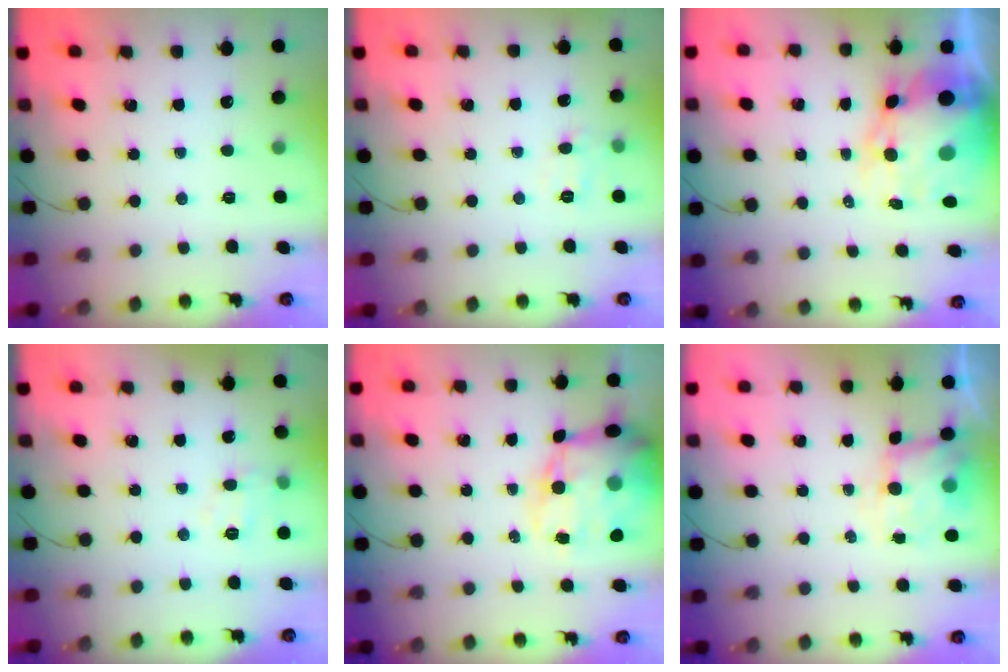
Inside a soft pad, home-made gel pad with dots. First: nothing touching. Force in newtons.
{"total": 6.7, "press": 6.6, "slide": 1.5}
{"total": 14.0, "press": 13.6, "slide": 3.6}
{"total": 5.9, "press": 5.8, "slide": 1.1}
{"total": 20.0, "press": 19.5, "slide": 4.6}
{"total": 6.2, "press": 6.1, "slide": 1.4}